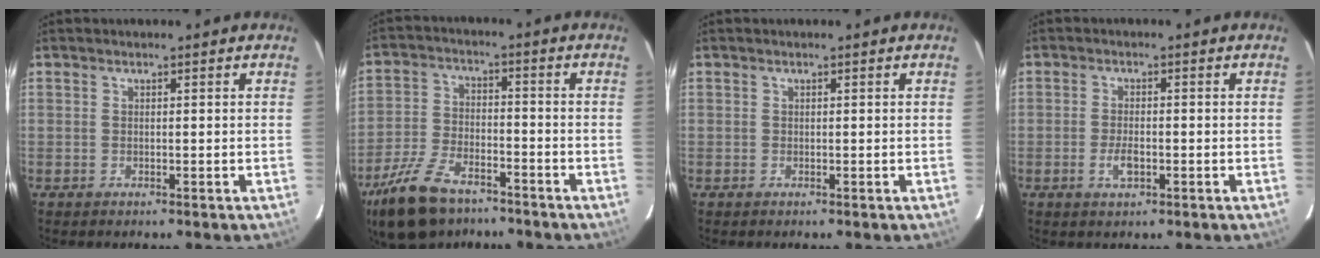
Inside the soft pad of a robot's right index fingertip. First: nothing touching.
{"total": 14.3, "force": [-10.2, 6.6, 7.6], "torque": [-0.178, -0.012, -0.189]}
{"total": 0.0}
{"total": 3.4, "force": [-1.2, 1.6, 2.8], "torque": [-0.057, -0.003, -0.022]}